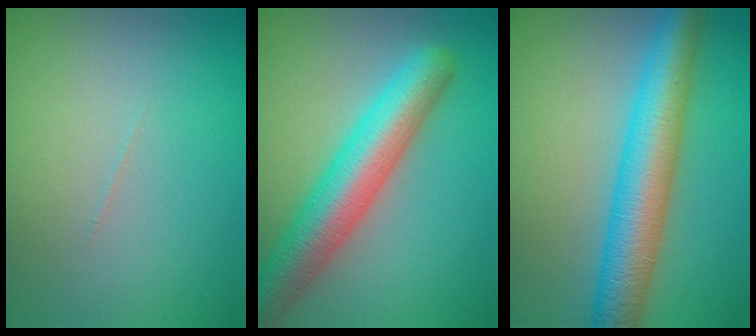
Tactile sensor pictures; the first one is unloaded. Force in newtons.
{"total": 7.2, "press": 7.2, "slide": 0.3}
{"total": 7.1, "press": 7.1, "slide": 0.0}